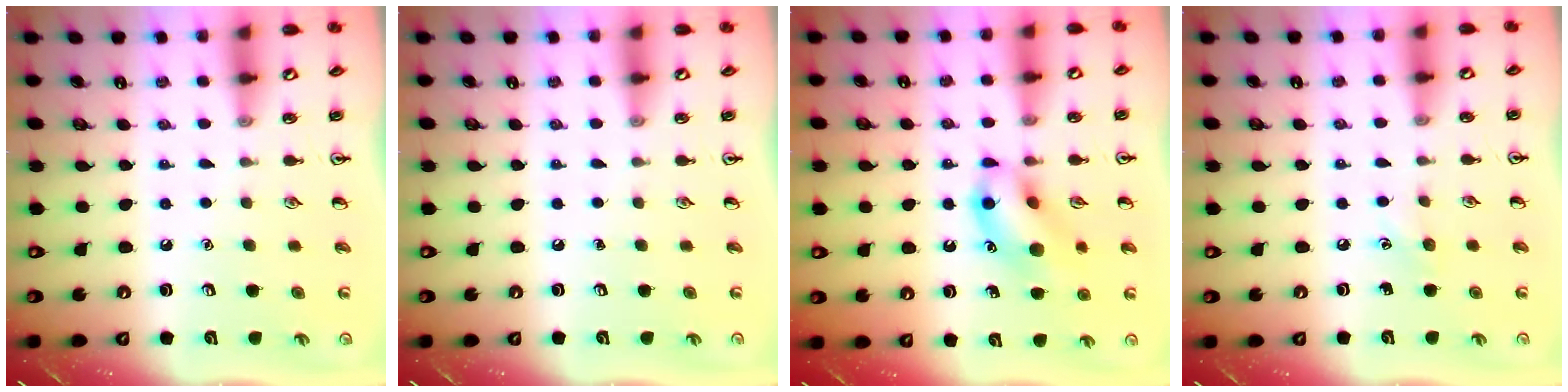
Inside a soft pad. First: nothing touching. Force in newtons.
{"total": 0.0}
{"total": 11.7, "press": 11.6, "slide": 1.6}
{"total": 5.3, "press": 5.2, "slide": 1.2}